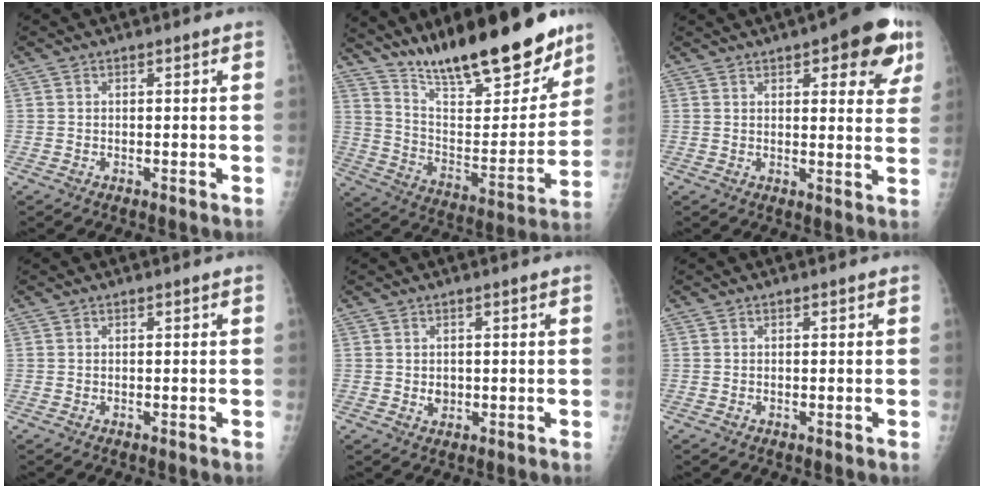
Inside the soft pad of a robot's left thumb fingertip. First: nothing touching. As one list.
[{"total": 24.8, "force": [19.0, 6.6, 14.5], "torque": [-0.185, -0.096, 0.313]}, {"total": 12.9, "force": [6.5, 4.8, 10.0], "torque": [-0.080, -0.018, 0.073]}, {"total": 0.0}, {"total": 2.0, "force": [-0.1, 1.7, 1.1], "torque": [-0.007, 0.001, 0.003]}, {"total": 0.0}]